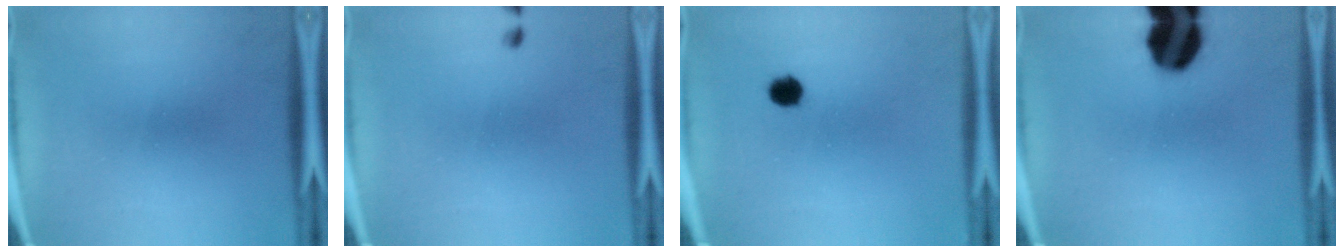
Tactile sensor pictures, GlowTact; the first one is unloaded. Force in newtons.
{"total": 0.6}
{"total": 3.3}
{"total": 15.8}